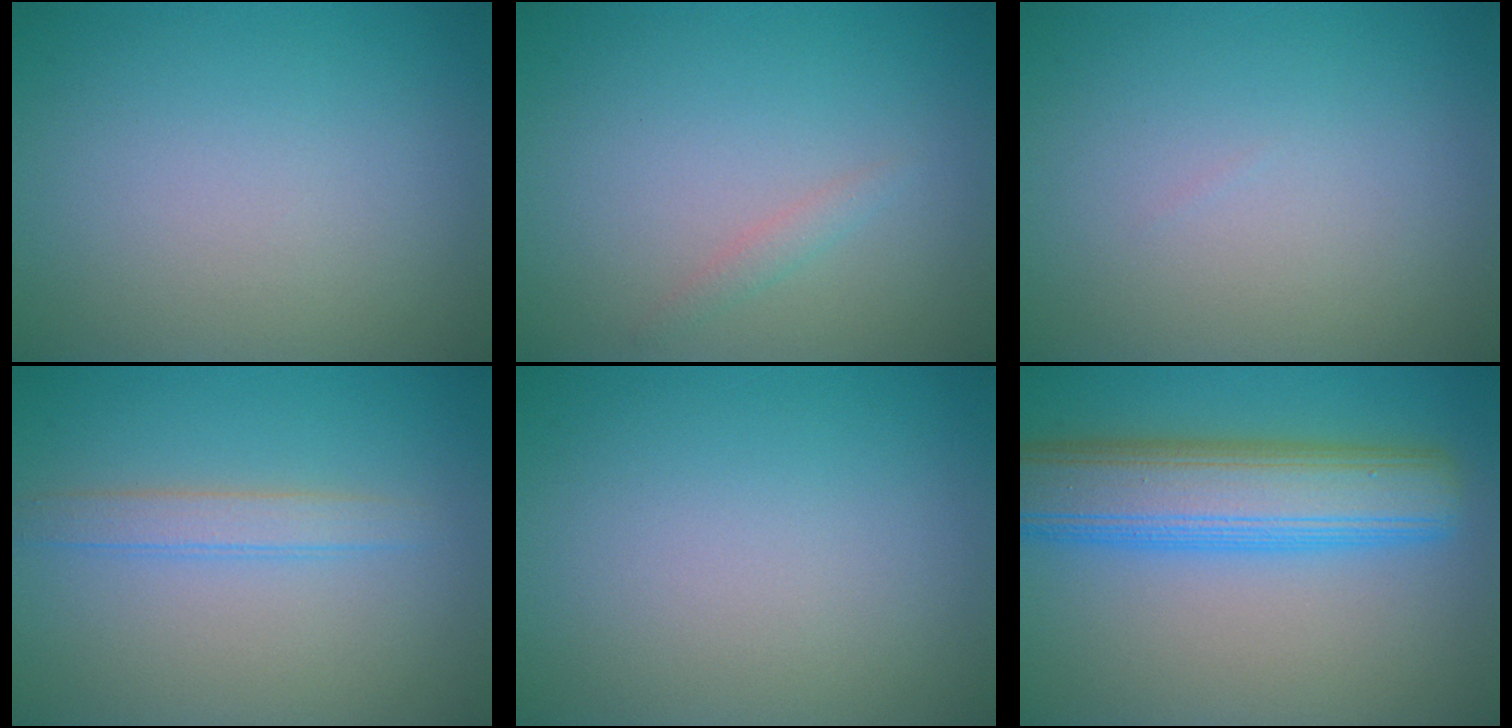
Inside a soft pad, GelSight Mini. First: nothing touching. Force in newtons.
{"total": 0.9, "press": 0.9, "slide": 0.1}
{"total": 0.0}
{"total": 1.9, "press": 1.9, "slide": 0.0}
{"total": 0.0}
{"total": 8.6, "press": 8.6, "slide": 0.3}